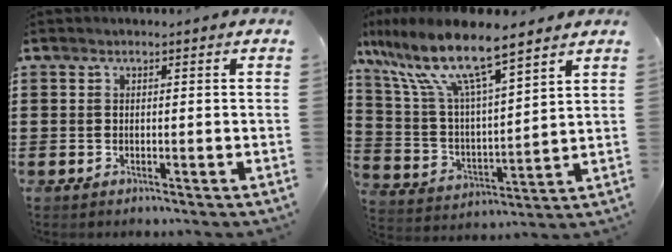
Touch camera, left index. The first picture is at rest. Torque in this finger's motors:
{"motor_torque": [1.05, 1.09, 1.05, 0.21]}